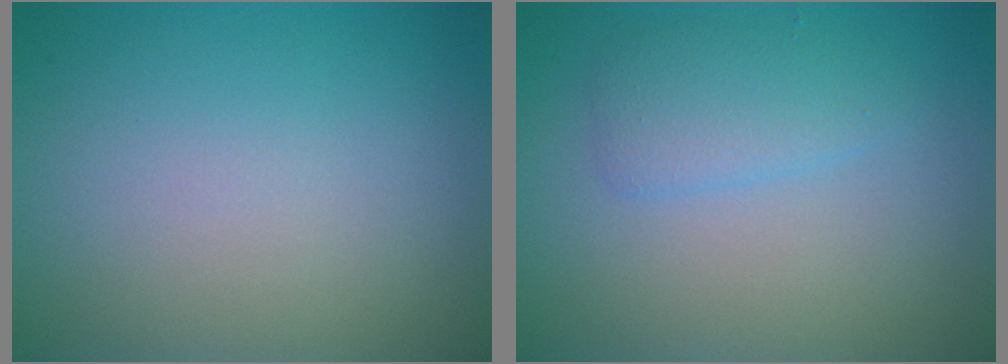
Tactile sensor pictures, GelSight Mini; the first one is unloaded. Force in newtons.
{"total": 2.3, "press": 2.3, "slide": 0.2}